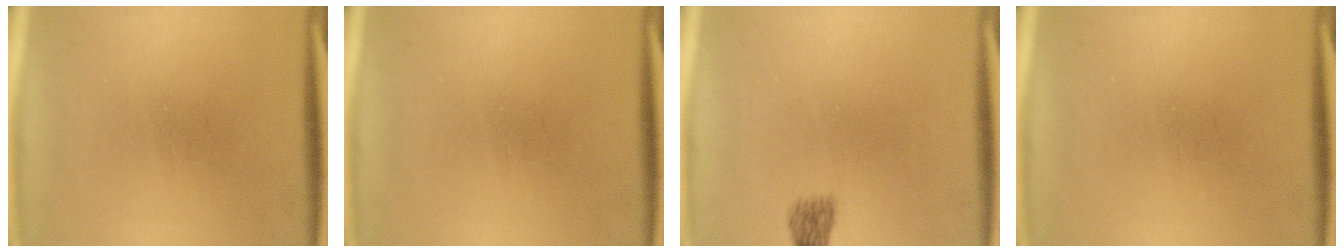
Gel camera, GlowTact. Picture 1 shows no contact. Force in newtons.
{"total": 0.0}
{"total": 2.1}
{"total": 0.0}